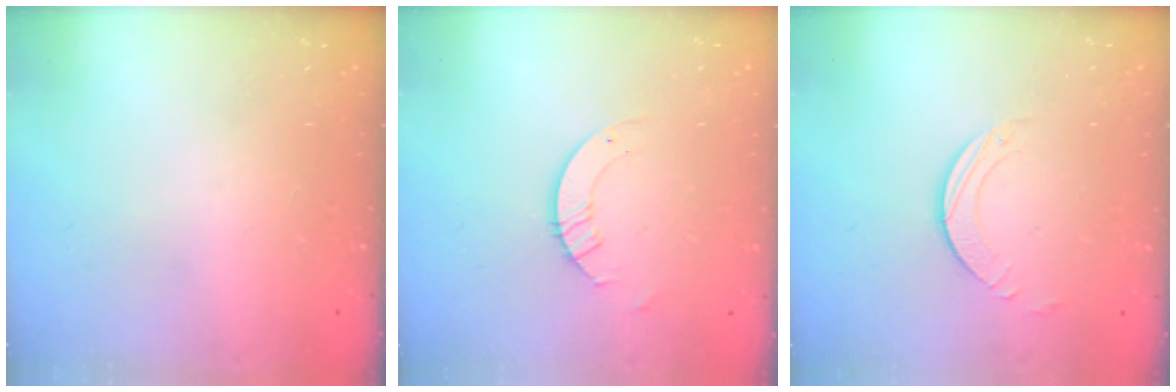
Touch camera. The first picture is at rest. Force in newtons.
{"total": 3.2, "press": 3.2, "slide": 0.3}
{"total": 1.9, "press": 1.9, "slide": 0.1}